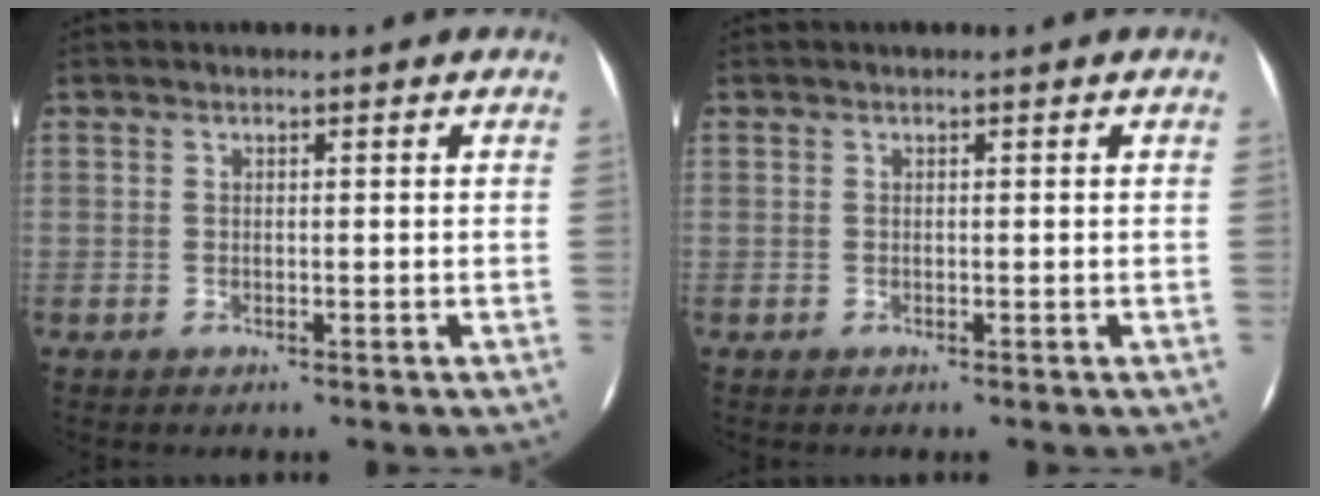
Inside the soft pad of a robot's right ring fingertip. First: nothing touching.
{"total": 0.0}